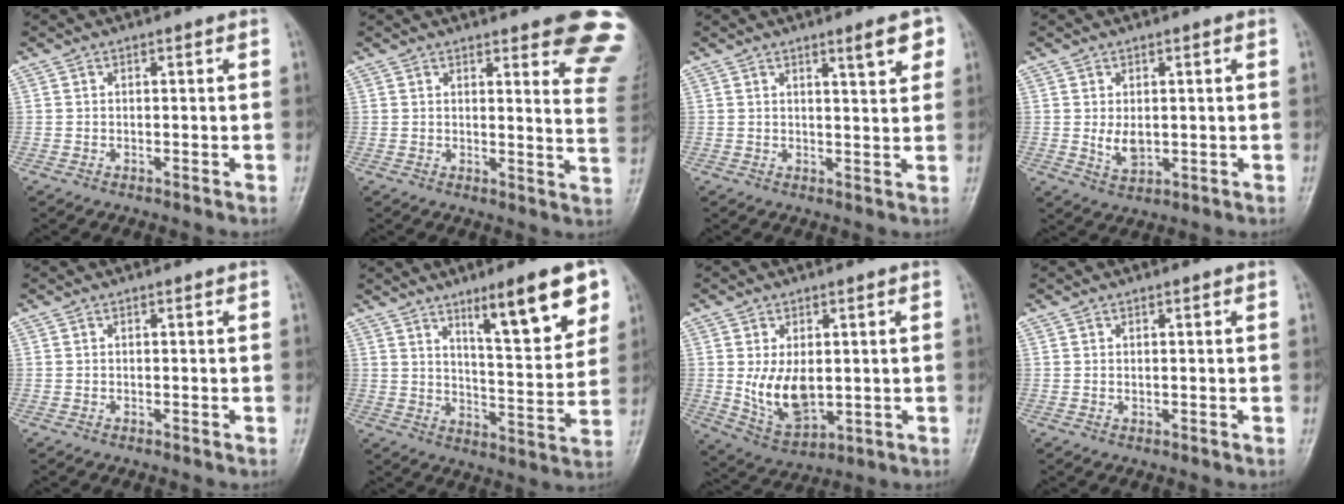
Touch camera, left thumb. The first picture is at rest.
{"total": 14.2, "force": [10.4, 3.4, 9.1], "torque": [-0.069, -0.059, 0.099]}
{"total": 4.8, "force": [2.7, 1.1, 3.8], "torque": [-0.042, -0.015, 0.038]}
{"total": 4.3, "force": [0.2, 2.7, 3.4], "torque": [-0.049, -0.011, 0.010]}
{"total": 0.0}
{"total": 15.0, "force": [8.4, 3.4, 12.0], "torque": [-0.151, -0.044, 0.131]}
{"total": 9.5, "force": [0.2, 5.8, 7.6], "torque": [-0.119, -0.016, 0.020]}
{"total": 1.4, "force": [0.2, 0.9, 1.0], "torque": [-0.011, -0.003, 0.006]}